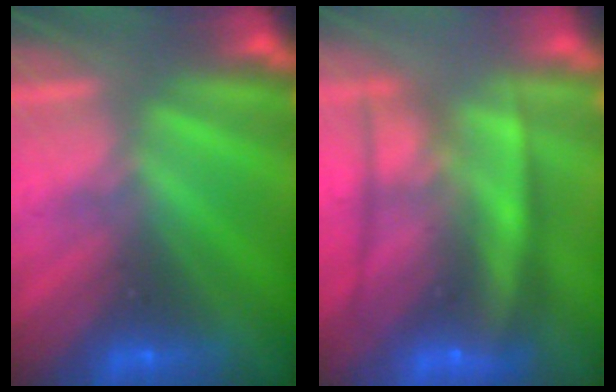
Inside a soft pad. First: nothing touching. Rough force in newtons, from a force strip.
{"total": 5.8}